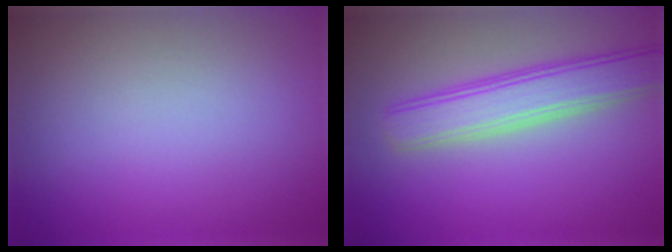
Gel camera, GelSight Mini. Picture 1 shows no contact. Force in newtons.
{"total": 5.0, "press": 5.0, "slide": 0.2}